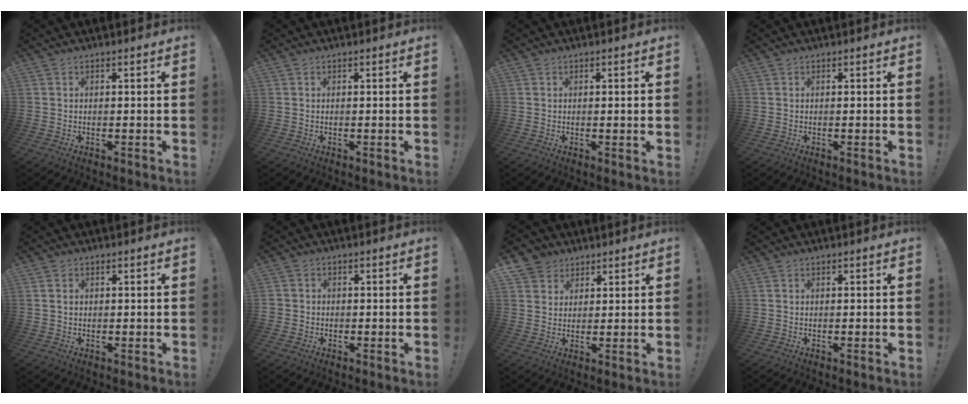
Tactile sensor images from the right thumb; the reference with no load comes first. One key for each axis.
{"total": 0.0}
{"total": 1.1, "fx": -0.1, "fy": -0.2, "fz": 1.1, "tx": -0.013, "ty": -0.002, "tz": -0.005}
{"total": 0.0}
{"total": 1.4, "fx": 0.4, "fy": 1.2, "fz": 0.7, "tx": -0.012, "ty": 0.003, "tz": 0.008}
{"total": 2.1, "fx": -0.5, "fy": 1.9, "fz": 0.6, "tx": -0.002, "ty": 0.003, "tz": -0.011}
{"total": 5.7, "fx": 3.6, "fy": 4.4, "fz": 0.4, "tx": -0.003, "ty": -0.027, "tz": 0.070}
{"total": 0.0}